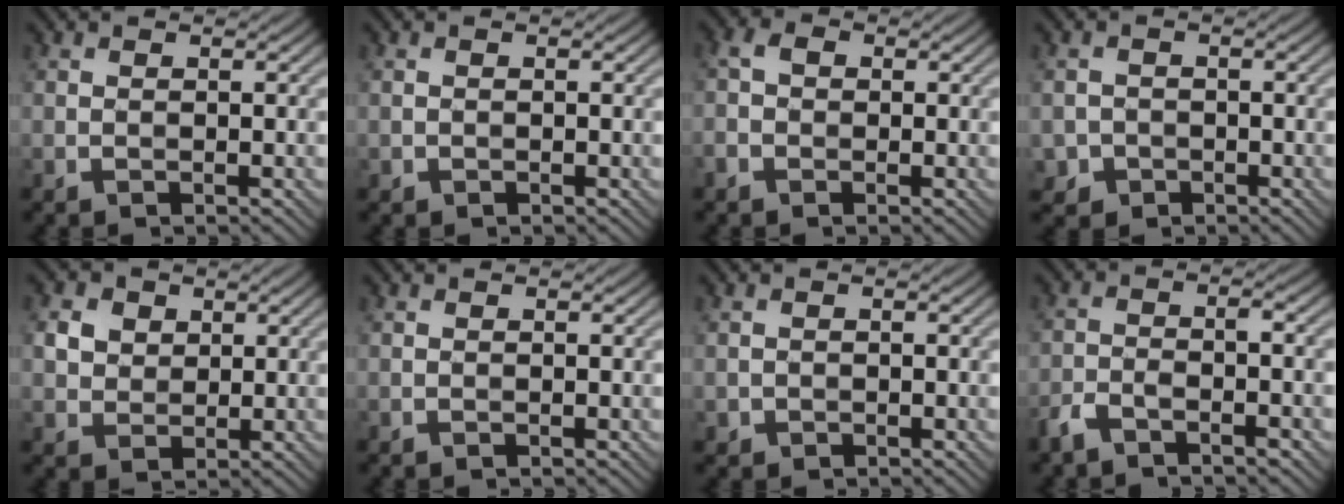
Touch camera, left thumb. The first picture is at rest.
{"total": 0.5, "force": [-0.2, 0.5, 0.1], "torque": [0.002, -0.004, -0.005]}
{"total": 2.1, "force": [-0.7, 1.7, 1.1], "torque": [-0.025, 0.004, -0.021]}
{"total": 2.3, "force": [-1.2, 1.9, 0.3], "torque": [-0.002, -0.005, -0.024]}
{"total": 3.8, "force": [1.3, 3.1, 1.6], "torque": [-0.044, 0.000, 0.023]}
{"total": 0.0}
{"total": 0.9, "force": [-0.4, 0.8, 0.2], "torque": [-0.001, -0.006, -0.008]}
{"total": 4.0, "force": [-2.9, 0.9, 2.6], "torque": [-0.055, -0.001, -0.066]}